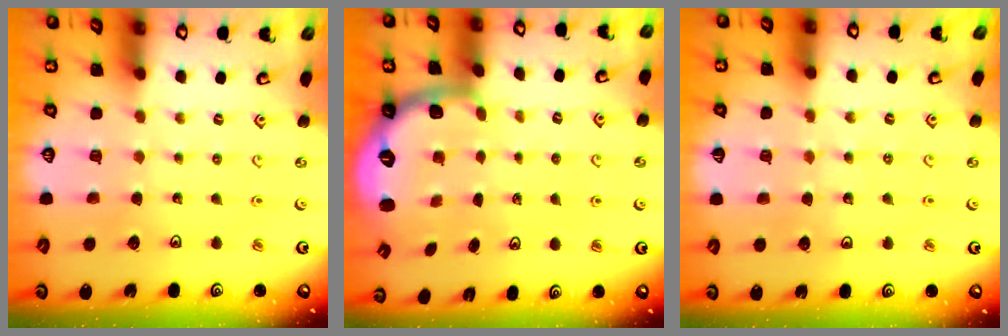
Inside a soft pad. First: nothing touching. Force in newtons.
{"total": 2.8, "press": 1.8, "slide": 2.1}
{"total": 3.5, "press": 3.0, "slide": 1.9}